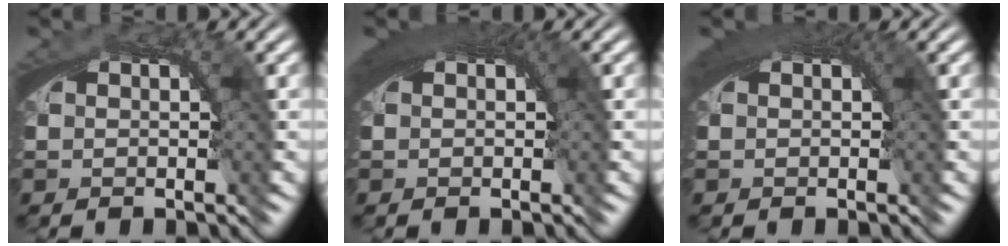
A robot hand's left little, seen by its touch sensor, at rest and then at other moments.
{"total": 2.9, "force": [0.7, 1.6, 2.3], "torque": [-0.037, -0.005, 0.012]}
{"total": 2.4, "force": [0.7, 1.4, 1.9], "torque": [-0.030, -0.005, 0.011]}